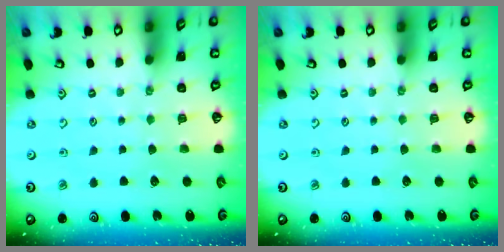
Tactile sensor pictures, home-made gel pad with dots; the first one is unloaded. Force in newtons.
{"total": 0.0}